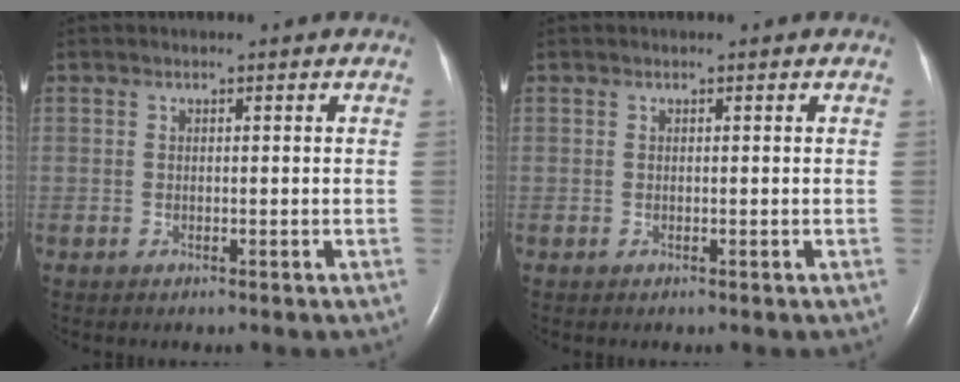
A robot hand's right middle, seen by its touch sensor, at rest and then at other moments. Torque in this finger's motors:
{"motor_torque": [-0.03, 0.11, 0.00, 0.00]}